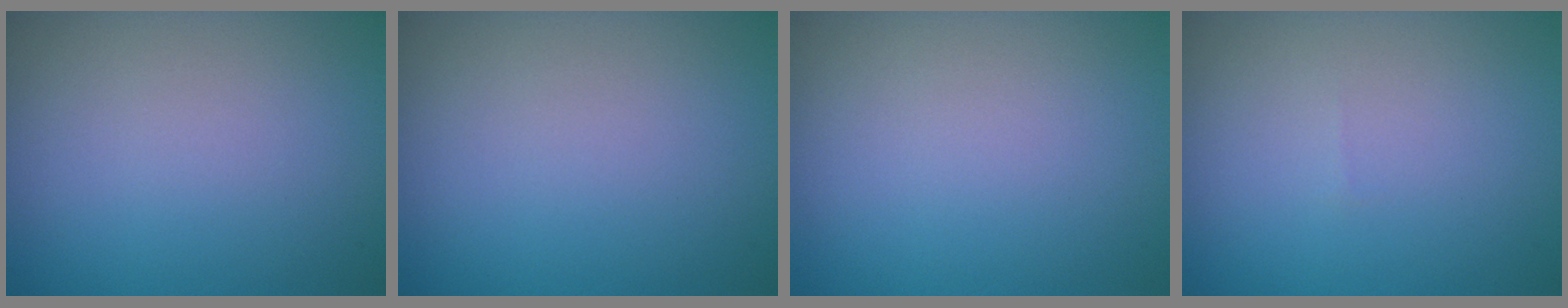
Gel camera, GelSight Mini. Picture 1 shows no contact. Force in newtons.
{"total": 0.0}
{"total": 0.0}
{"total": 0.0}